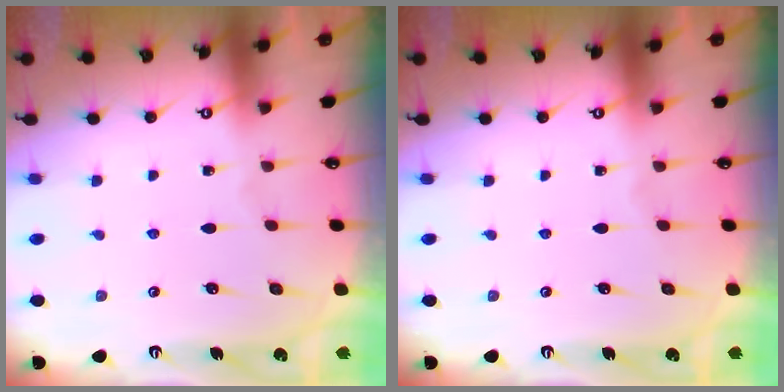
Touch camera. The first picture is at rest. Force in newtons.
{"total": 0.0}